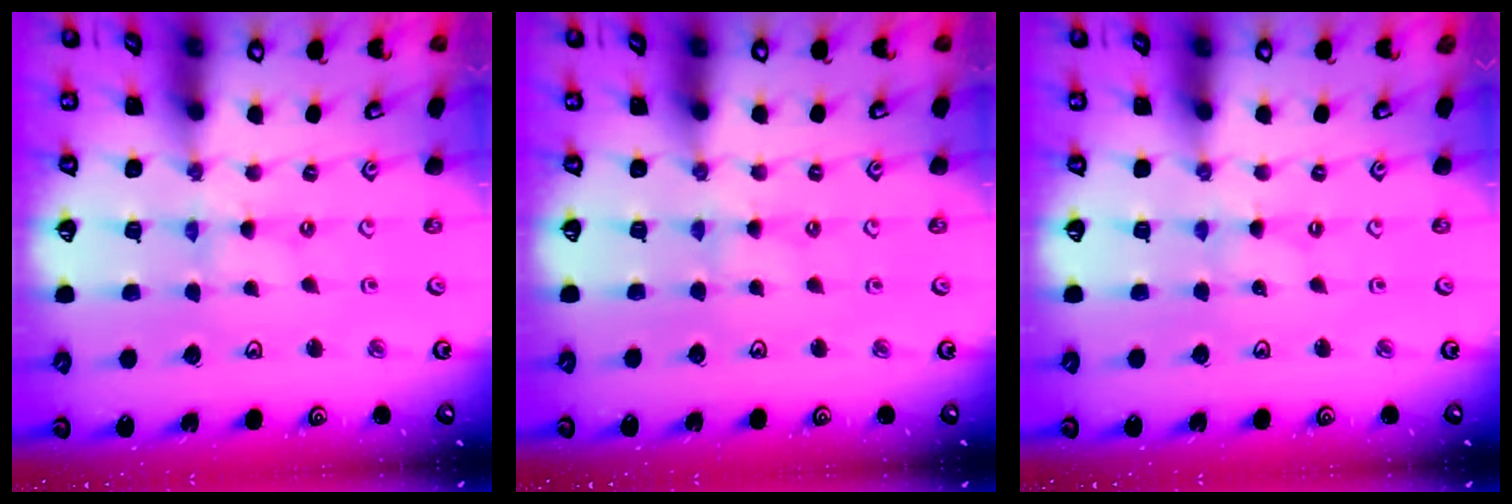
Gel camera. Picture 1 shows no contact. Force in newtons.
{"total": 1.6, "press": 1.5, "slide": 0.4}
{"total": 0.0}